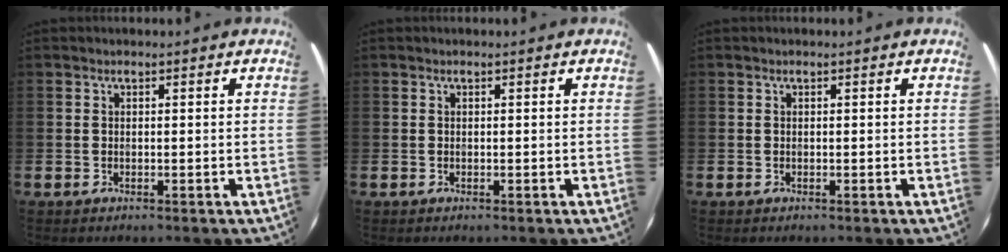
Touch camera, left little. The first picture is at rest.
{"total": 0.0}
{"total": 0.0}